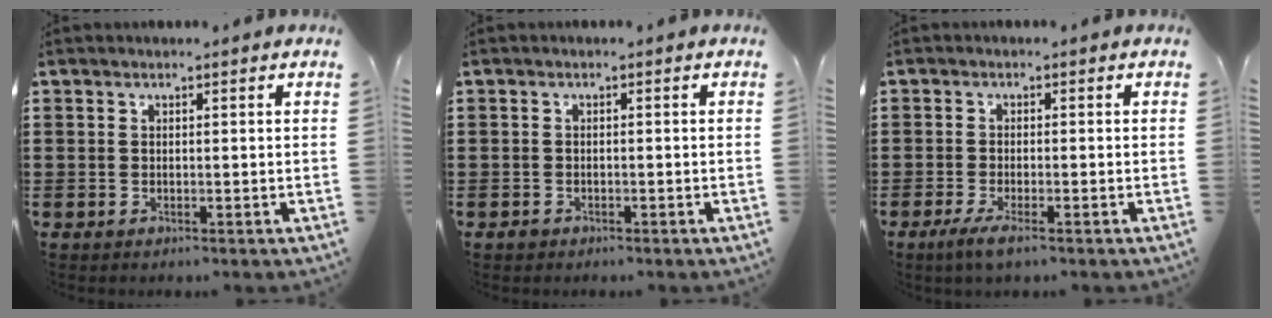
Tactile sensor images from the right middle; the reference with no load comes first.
{"total": 0.8, "force": [-0.6, 0.5, 0.1], "torque": [-0.005, -0.001, -0.014]}
{"total": 2.5, "force": [-1.6, 0.2, 1.9], "torque": [-0.039, -0.004, -0.031]}